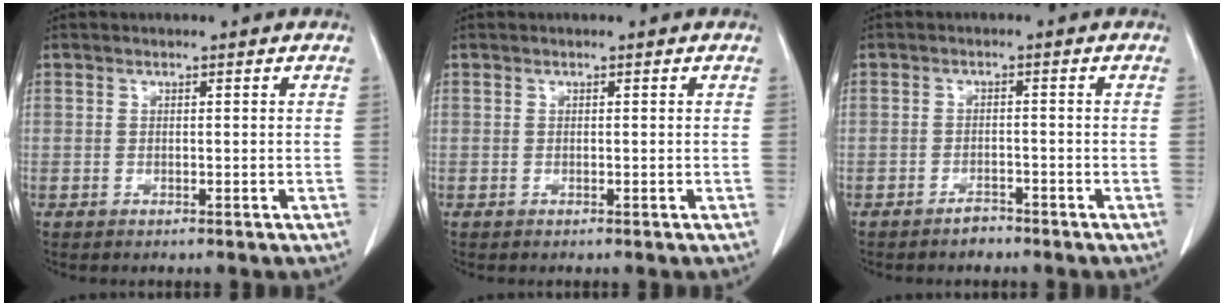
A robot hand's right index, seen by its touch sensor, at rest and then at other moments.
{"total": 0.0}
{"total": 1.9, "force": [-1.6, 0.7, 0.5], "torque": [-0.010, 0.001, -0.024]}